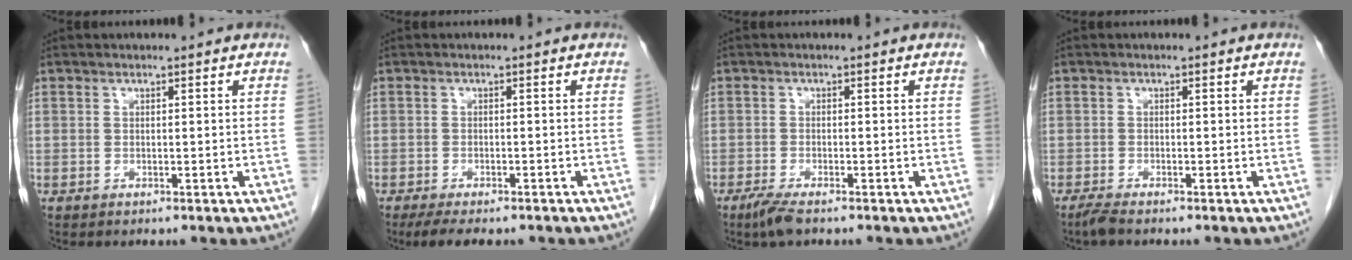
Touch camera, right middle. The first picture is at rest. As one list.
[{"total": 6.1, "force": [-4.9, 1.8, 3.3], "torque": [-0.048, -0.011, -0.070]}, {"total": 3.2, "force": [-2.3, 0.5, 2.1], "torque": [-0.048, -0.008, -0.045]}, {"total": 1.5, "force": [-1.3, 0.0, 0.8], "torque": [-0.027, -0.006, -0.028]}]